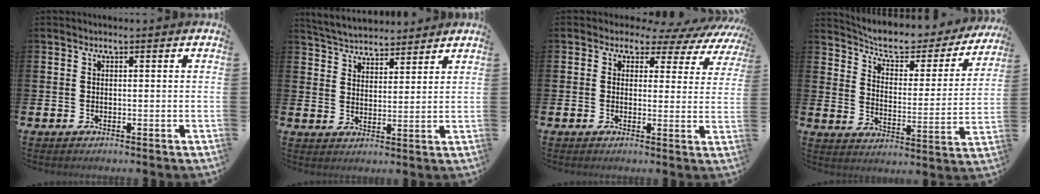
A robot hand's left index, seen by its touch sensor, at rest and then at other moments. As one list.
[{"total": 4.9, "force": [4.8, 1.1, 0.0], "torque": [-0.025, -0.025, 0.086]}, {"total": 2.7, "force": [1.7, 2.0, 0.8], "torque": [-0.023, -0.021, 0.016]}, {"total": 7.1, "force": [6.2, 2.3, 2.6], "torque": [-0.078, -0.041, 0.100]}]